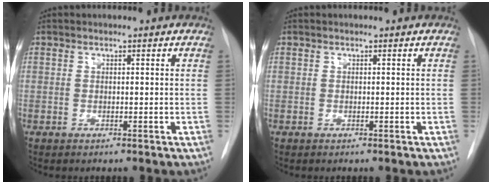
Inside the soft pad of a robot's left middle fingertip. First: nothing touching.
{"total": 0.0}